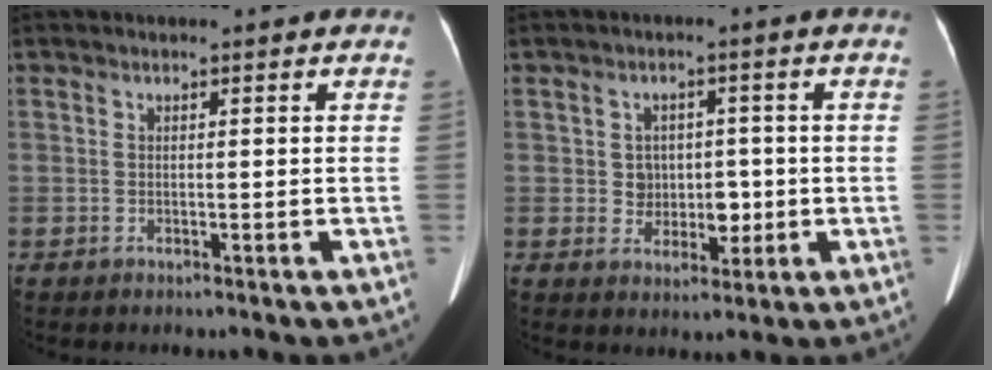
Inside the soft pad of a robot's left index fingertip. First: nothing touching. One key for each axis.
{"total": 4.5, "fx": -0.1, "fy": 3.8, "fz": 2.4, "tx": -0.032, "ty": 0.010, "tz": 0.006}